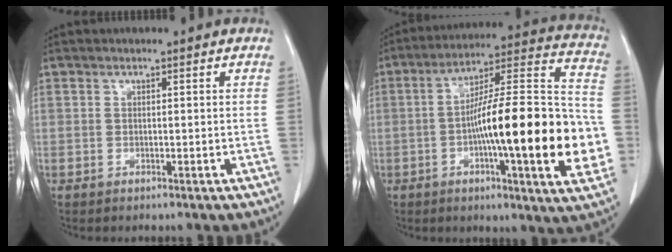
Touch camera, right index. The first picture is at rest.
{"total": 24.6, "force": [-4.6, 2.5, 24.1], "torque": [-0.314, 0.011, -0.071]}